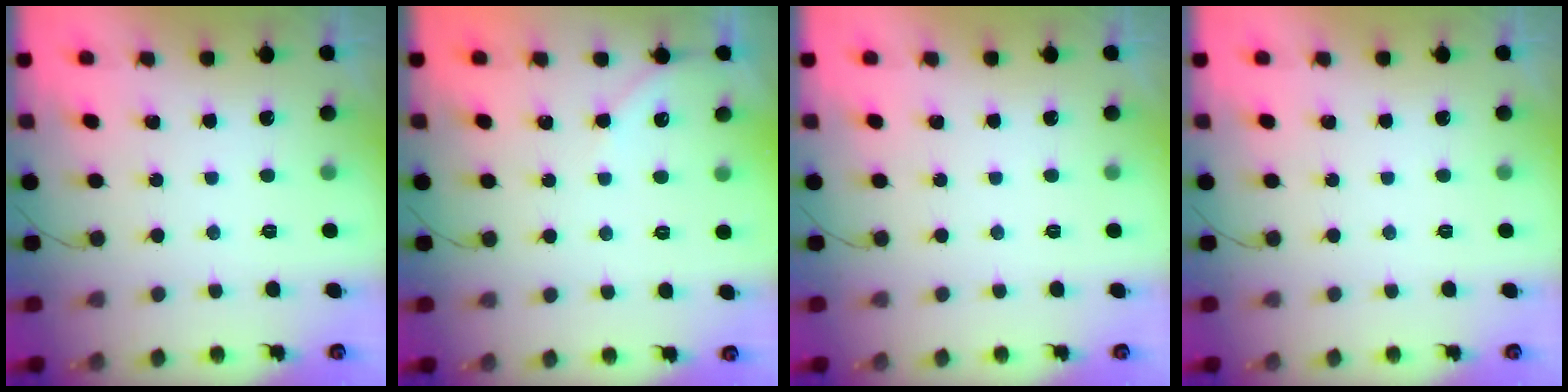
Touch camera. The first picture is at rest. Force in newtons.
{"total": 3.1, "press": 3.1, "slide": 0.5}
{"total": 0.0}
{"total": 0.0}